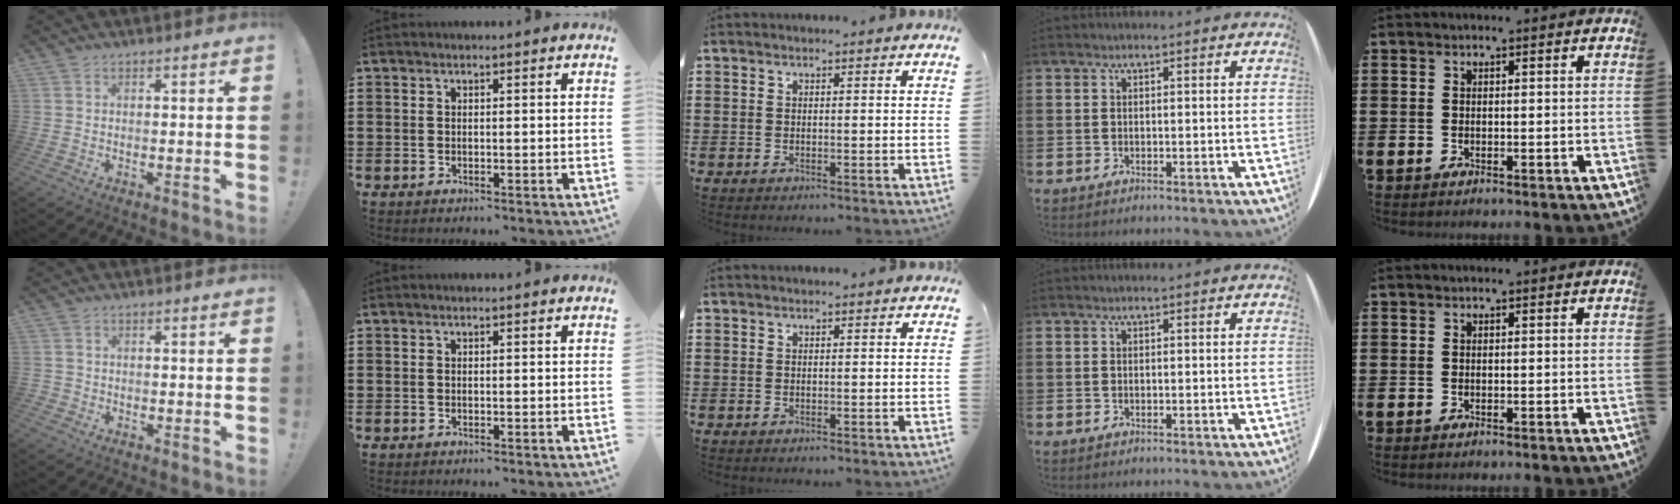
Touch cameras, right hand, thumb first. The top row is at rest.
{"thumb": {"total": 1.3, "force": [-0.7, 1.0, 0.4], "torque": [-0.005, 0.004, -0.013]}}